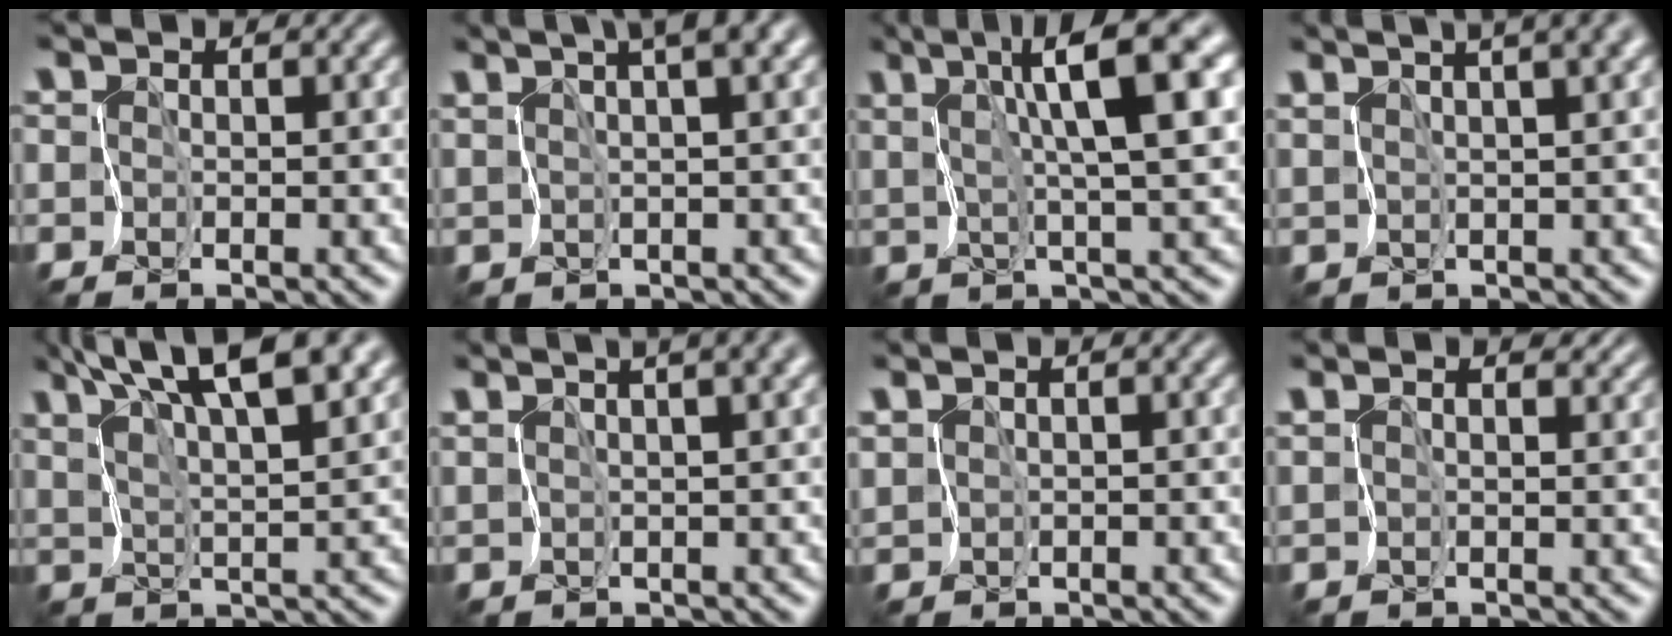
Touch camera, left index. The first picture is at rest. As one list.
[{"total": 5.3, "force": [3.3, 0.8, 4.1], "torque": [-0.069, 0.018, 0.059]}, {"total": 8.7, "force": [3.6, 1.3, 7.8], "torque": [-0.121, 0.011, 0.063]}, {"total": 9.1, "force": [5.6, 3.2, 6.4], "torque": [-0.081, 0.040, 0.074]}, {"total": 11.2, "force": [7.6, 3.4, 7.6], "torque": [-0.125, 0.033, 0.099]}, {"total": 8.2, "force": [5.1, 2.8, 5.8], "torque": [-0.077, 0.038, 0.071]}, {"total": 0.8, "force": [0.8, 0.2, -0.2], "torque": [-0.003, 0.000, 0.018]}, {"total": 2.5, "force": [2.2, 0.9, 0.8], "torque": [-0.024, 0.001, 0.034]}]